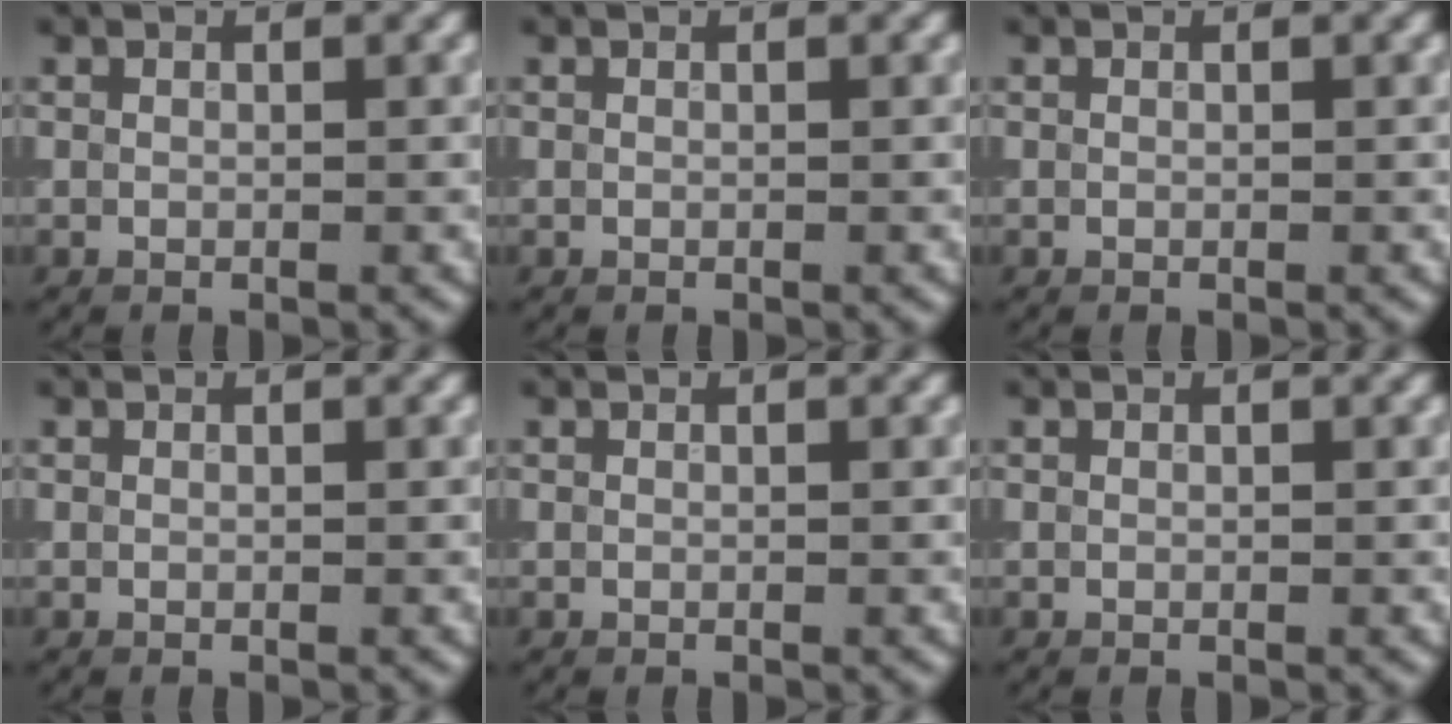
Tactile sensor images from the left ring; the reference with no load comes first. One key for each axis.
{"total": 0.0}
{"total": 0.0}
{"total": 0.0}
{"total": 0.0}
{"total": 0.0}